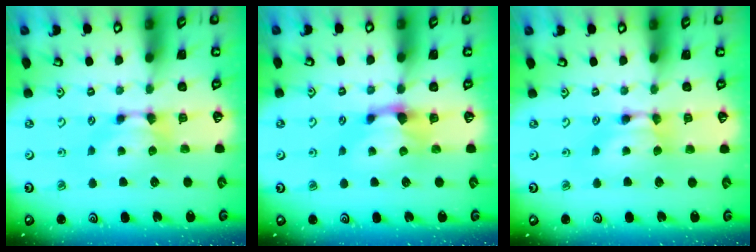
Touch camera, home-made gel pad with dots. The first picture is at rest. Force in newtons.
{"total": 1.2, "press": 0.2, "slide": 1.2}
{"total": 1.6, "press": 1.6, "slide": 0.2}